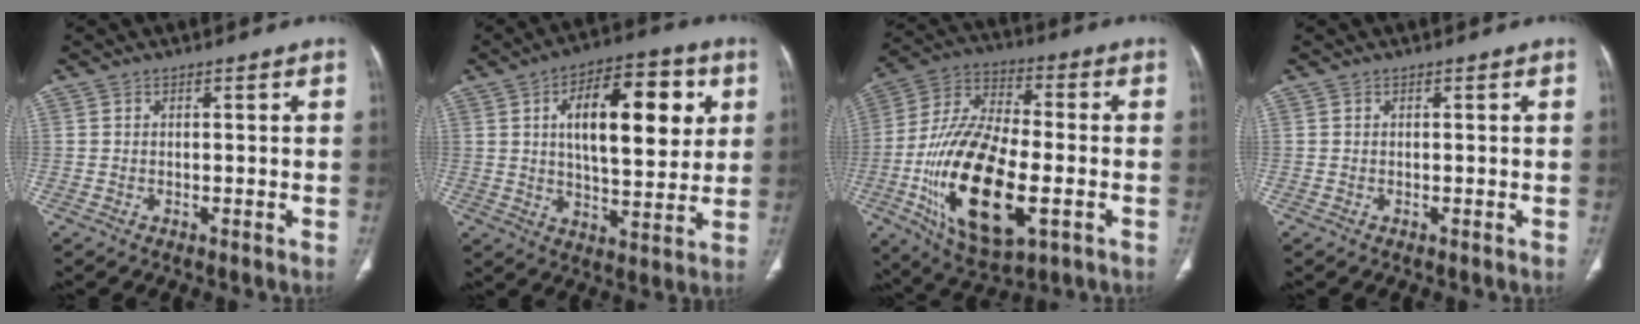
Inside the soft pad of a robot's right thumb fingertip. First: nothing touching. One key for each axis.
{"total": 18.6, "fx": 5.1, "fy": 8.3, "fz": 15.8, "tx": -0.205, "ty": -0.002, "tz": 0.074}
{"total": 24.0, "fx": -6.1, "fy": 10.9, "fz": 20.4, "tx": -0.393, "ty": 0.009, "tz": -0.097}
{"total": 0.0}